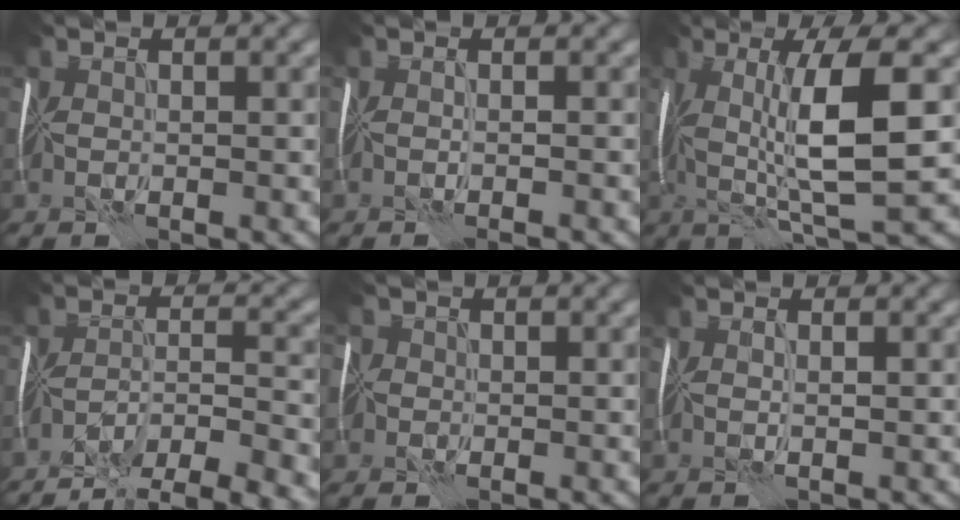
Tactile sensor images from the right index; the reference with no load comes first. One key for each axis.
{"total": 1.2, "fx": -0.8, "fy": 0.0, "fz": 0.9, "tx": -0.005, "ty": -0.004, "tz": -0.011}
{"total": 8.7, "fx": 0.5, "fy": 1.5, "fz": 8.5, "tx": -0.148, "ty": 0.002, "tz": 0.013}
{"total": 8.0, "fx": -6.8, "fy": 1.5, "fz": 4.0, "tx": -0.052, "ty": -0.004, "tz": -0.103}
{"total": 3.0, "fx": 0.0, "fy": 2.8, "fz": 1.1, "tx": -0.015, "ty": 0.021, "tz": -0.023}
{"total": 0.6, "fx": 0.2, "fy": -0.1, "fz": 0.6, "tx": -0.009, "ty": 0.001, "tz": 0.003}